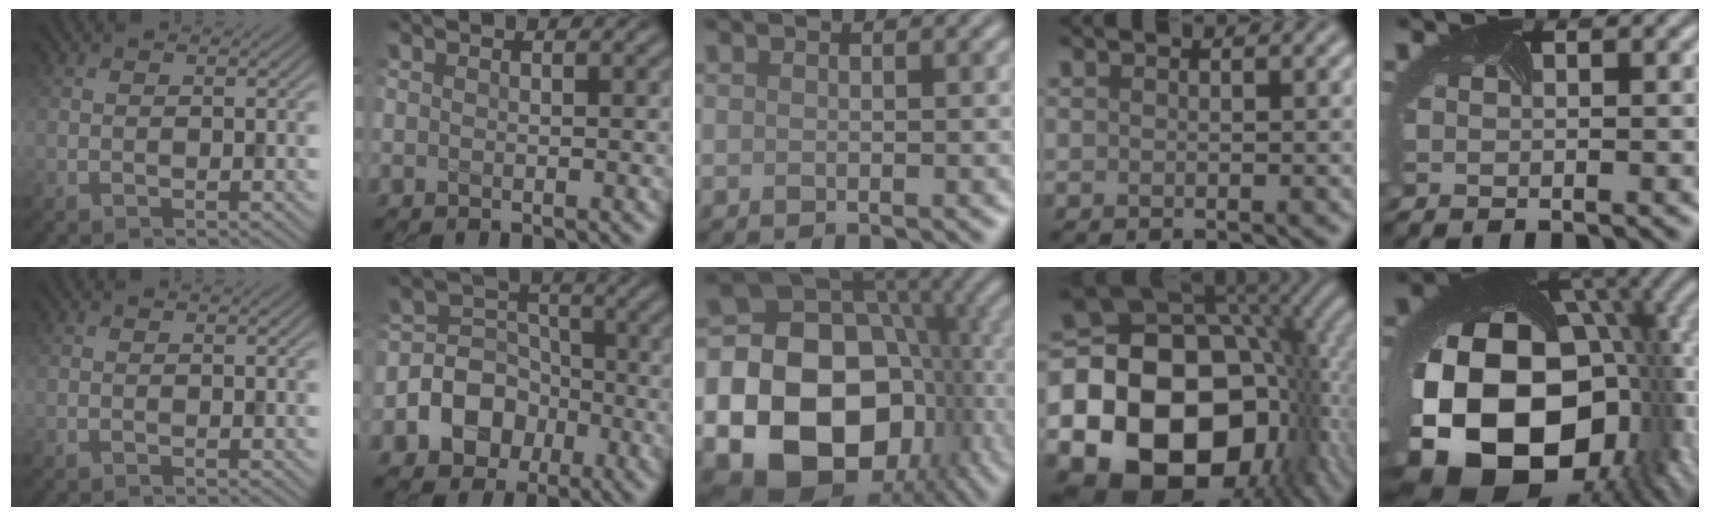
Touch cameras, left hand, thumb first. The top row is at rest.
{"index": {"total": 7.4, "force": [-2.8, 6.3, 2.6], "torque": [-0.034, 0.008, -0.080]}, "middle": {"total": 22.8, "force": [-5.6, 18.6, 11.8], "torque": [-0.214, -0.032, -0.110]}, "ring": {"total": 22.1, "force": [-5.3, 16.8, 13.4], "torque": [-0.238, -0.041, -0.095]}, "little": {"total": 21.3, "force": [-4.4, 15.2, 14.3], "torque": [-0.298, -0.078, -0.039]}}